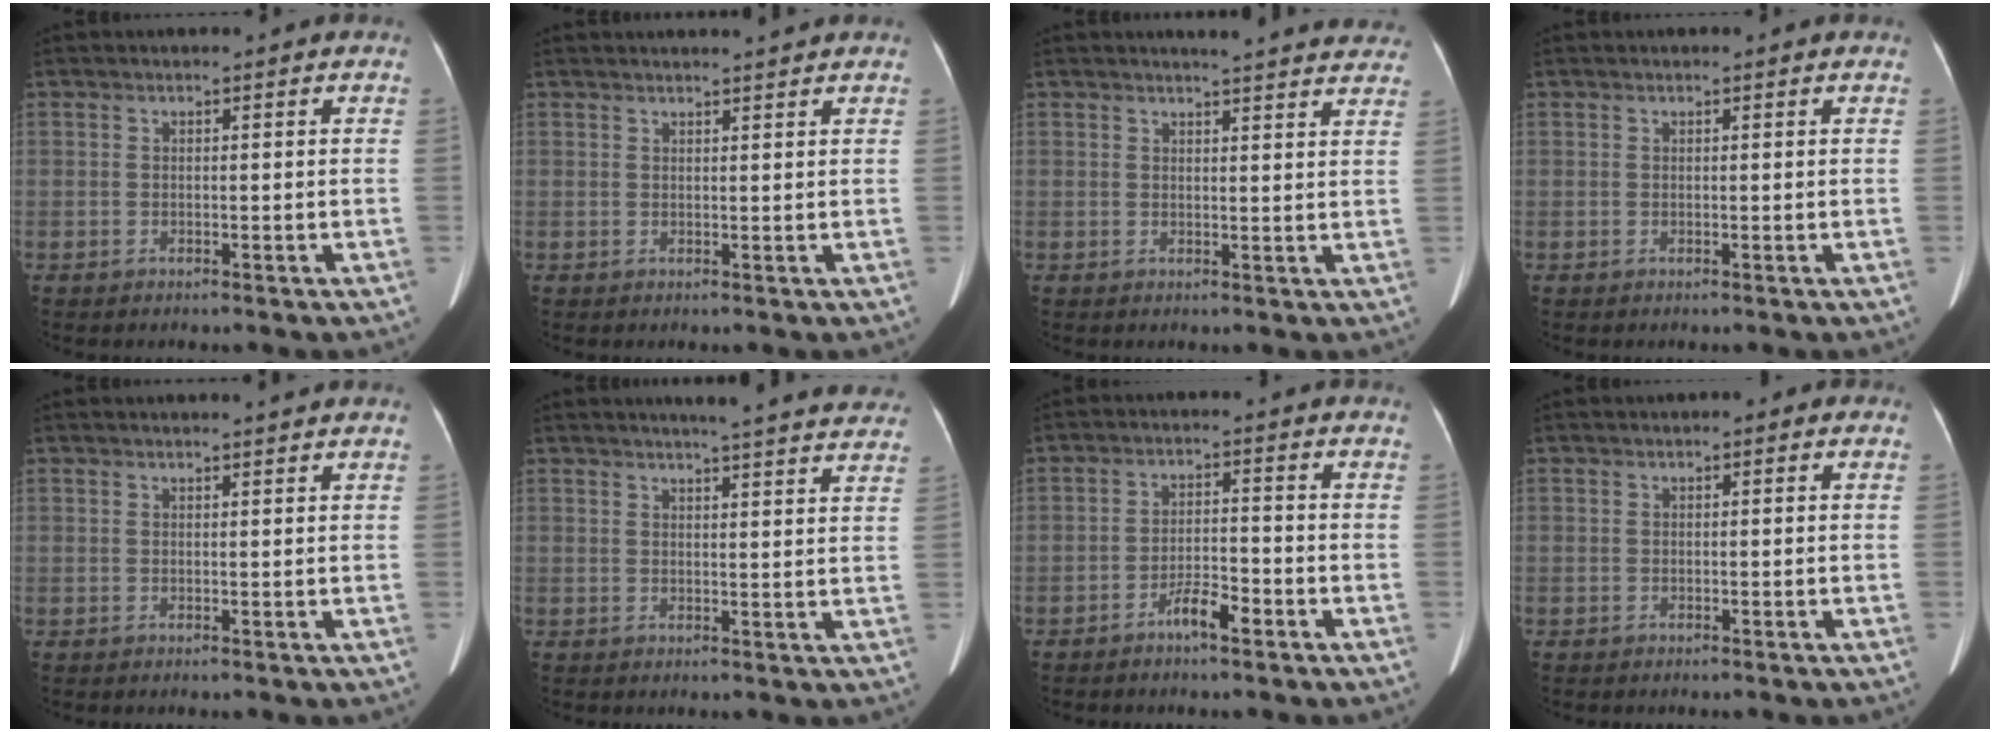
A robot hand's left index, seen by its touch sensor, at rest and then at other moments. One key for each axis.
{"total": 3.0, "fx": 2.9, "fy": -0.4, "fz": 0.8, "tx": -0.011, "ty": 0.011, "tz": 0.038}
{"total": 13.6, "fx": 12.8, "fy": 1.6, "fz": 4.3, "tx": -0.037, "ty": -0.013, "tz": 0.133}
{"total": 0.0}
{"total": 1.1, "fx": 1.0, "fy": -0.3, "fz": 0.3, "tx": -0.011, "ty": 0.000, "tz": 0.017}
{"total": 15.9, "fx": 14.6, "fy": 1.1, "fz": 6.1, "tx": -0.069, "ty": -0.013, "tz": 0.161}
{"total": 4.2, "fx": -2.8, "fy": 0.9, "fz": 3.0, "tx": -0.058, "ty": 0.003, "tz": -0.050}
{"total": 1.0, "fx": -0.4, "fy": 0.8, "fz": 0.4, "tx": 0.003, "ty": 0.010, "tz": -0.011}